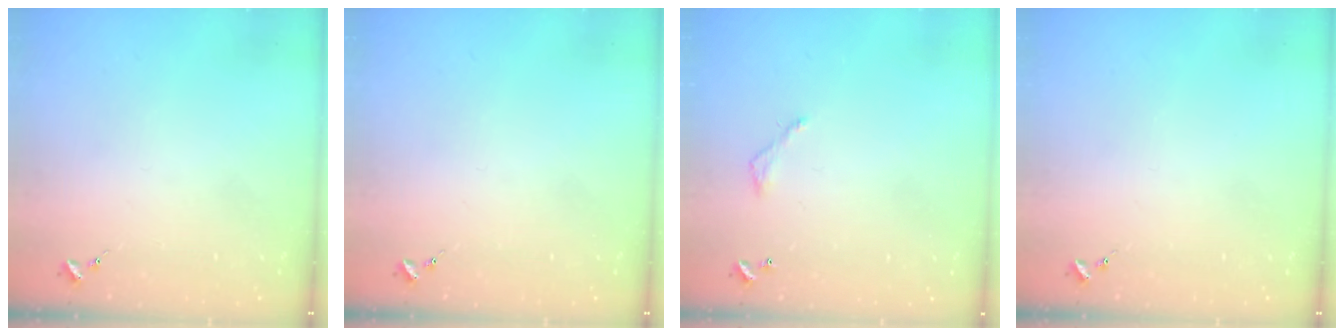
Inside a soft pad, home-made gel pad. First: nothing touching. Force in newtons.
{"total": 0.0}
{"total": 3.2, "press": 3.2, "slide": 0.2}
{"total": 0.0}